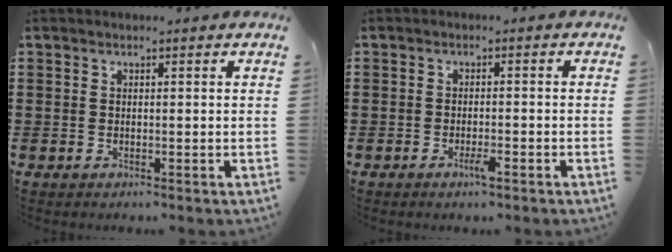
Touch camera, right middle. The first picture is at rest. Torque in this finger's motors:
{"motor_torque": [0.23, -0.26, 0.03, 0.03]}